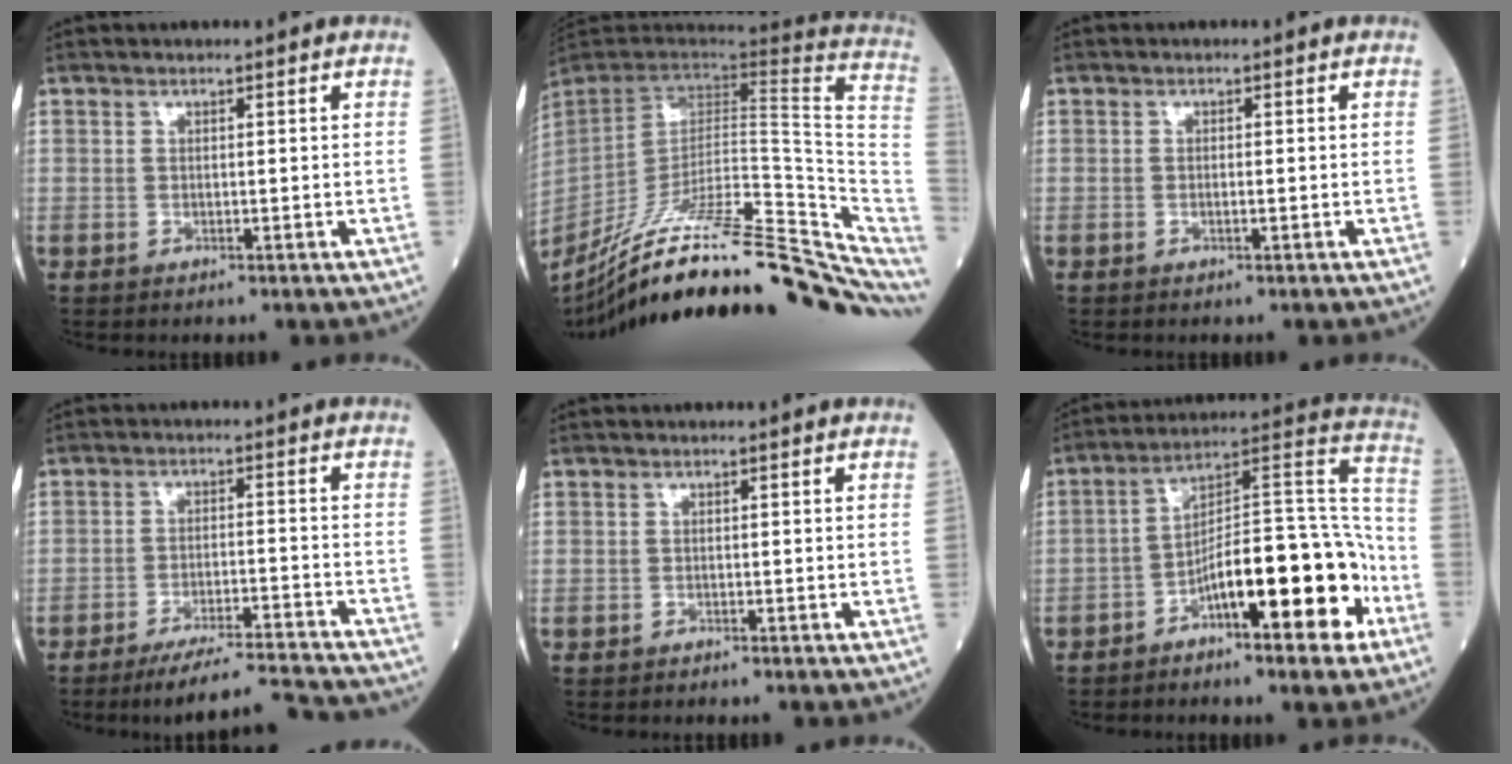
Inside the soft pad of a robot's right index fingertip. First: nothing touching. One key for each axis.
{"total": 35.7, "fx": -25.6, "fy": 7.2, "fz": 23.7, "tx": -0.288, "ty": -0.034, "tz": -0.374}
{"total": 0.7, "fx": -0.2, "fy": 0.1, "fz": 0.7, "tx": -0.014, "ty": -0.001, "tz": -0.003}
{"total": 12.3, "fx": -11.7, "fy": -0.1, "fz": 3.8, "tx": -0.052, "ty": -0.003, "tz": -0.174}
{"total": 0.8, "fx": -0.8, "fy": 0.1, "fz": 0.1, "tx": -0.005, "ty": 0.000, "tz": -0.014}
{"total": 17.0, "fx": -7.5, "fy": 4.2, "fz": 14.7, "tx": -0.223, "ty": 0.038, "tz": -0.111}